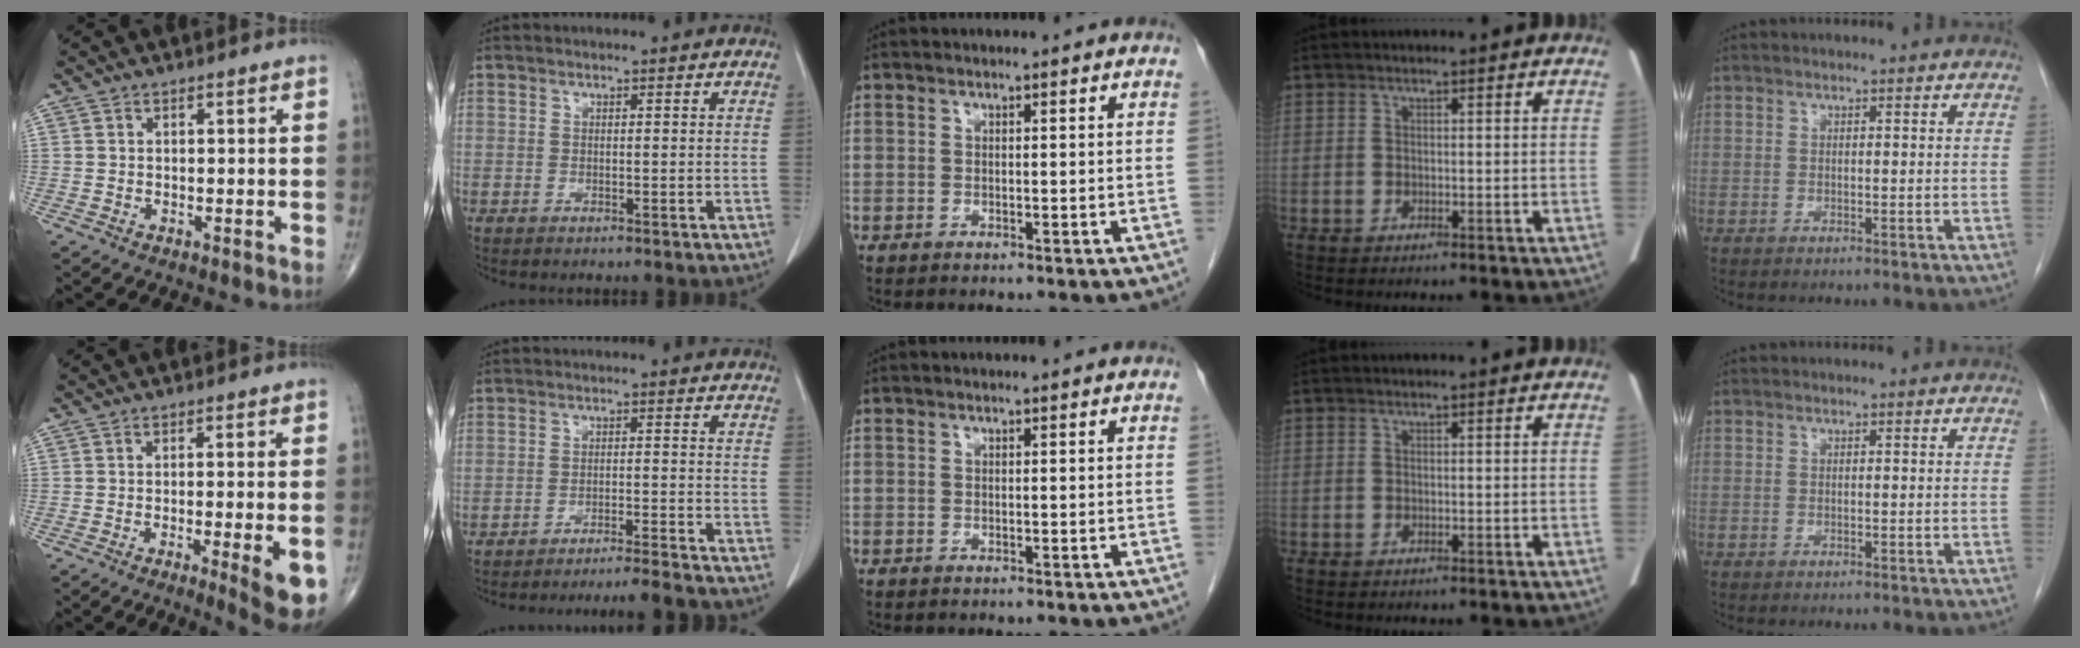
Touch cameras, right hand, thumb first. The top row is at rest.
{"thumb": {"total": 9.3, "force": [-3.4, 1.5, 8.5], "torque": [-0.108, -0.008, -0.043]}, "index": {"total": 9.3, "force": [-8.9, -1.5, 2.2], "torque": [-0.015, -0.015, -0.129]}}